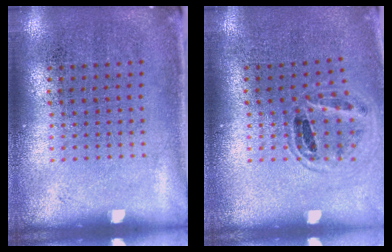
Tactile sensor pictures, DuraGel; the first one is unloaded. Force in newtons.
{"total": 0.9, "press": 0.9, "slide": 0.0}